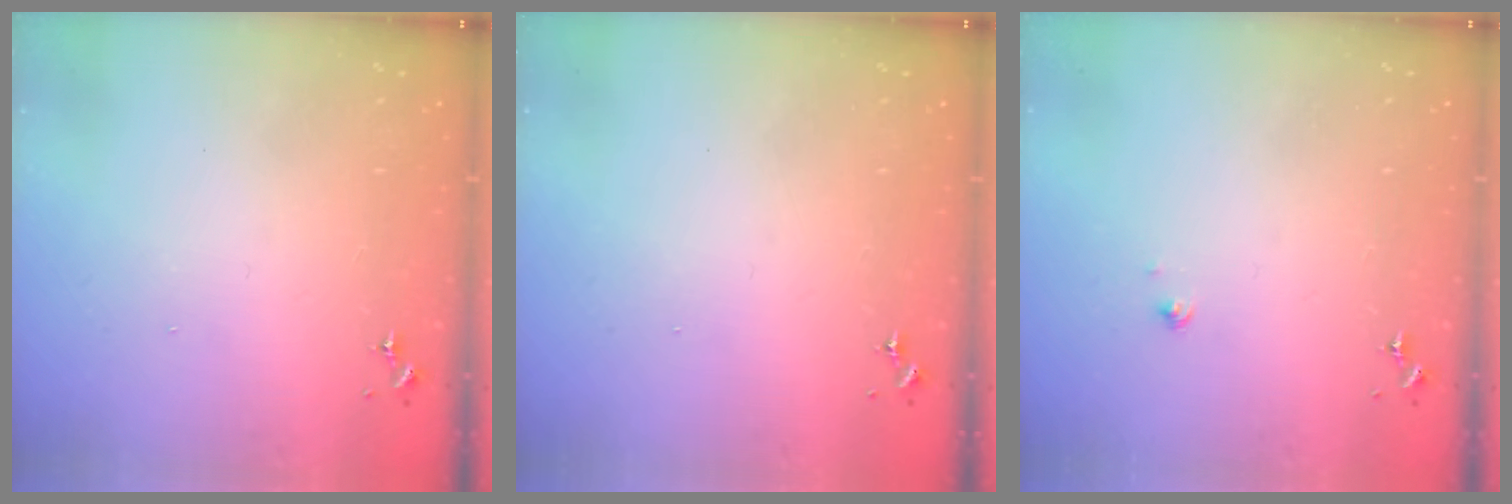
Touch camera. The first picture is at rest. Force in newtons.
{"total": 0.0}
{"total": 1.2, "press": 1.2, "slide": 0.1}